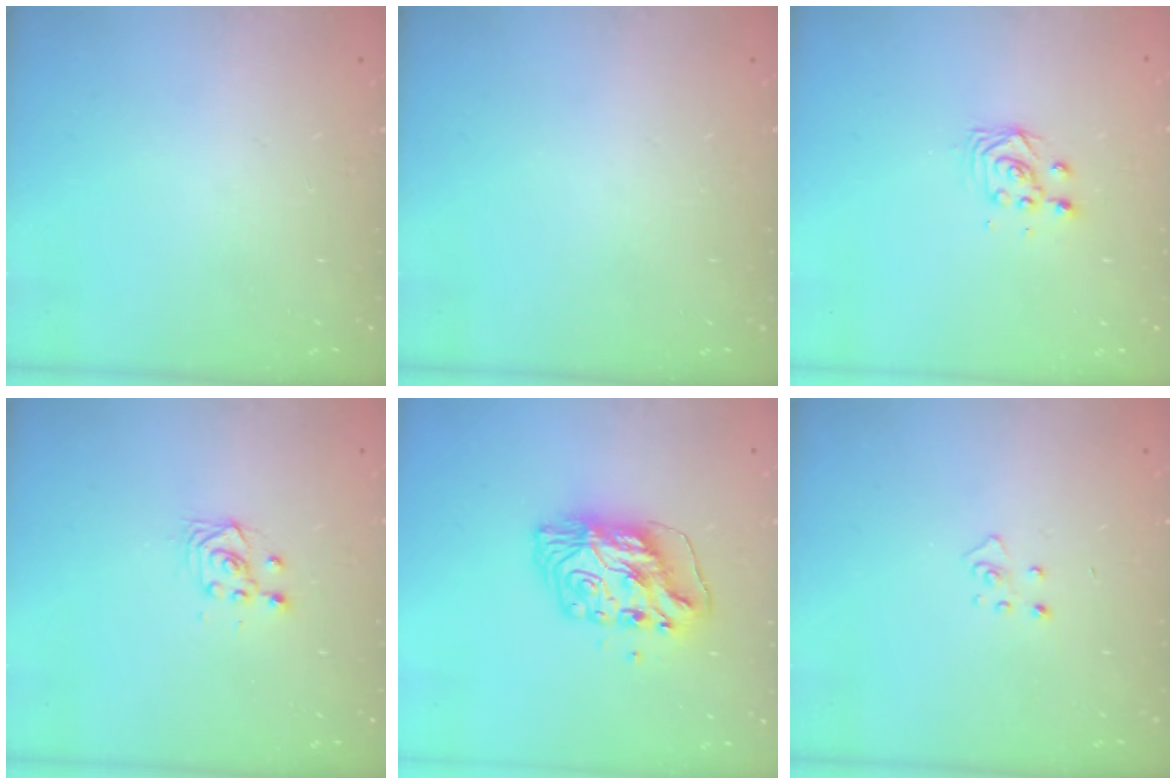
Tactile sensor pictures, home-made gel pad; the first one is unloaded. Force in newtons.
{"total": 0.0}
{"total": 2.8, "press": 2.8, "slide": 0.3}
{"total": 2.9, "press": 2.9, "slide": 0.6}
{"total": 11.3, "press": 11.3, "slide": 1.1}
{"total": 3.7, "press": 3.6, "slide": 0.3}